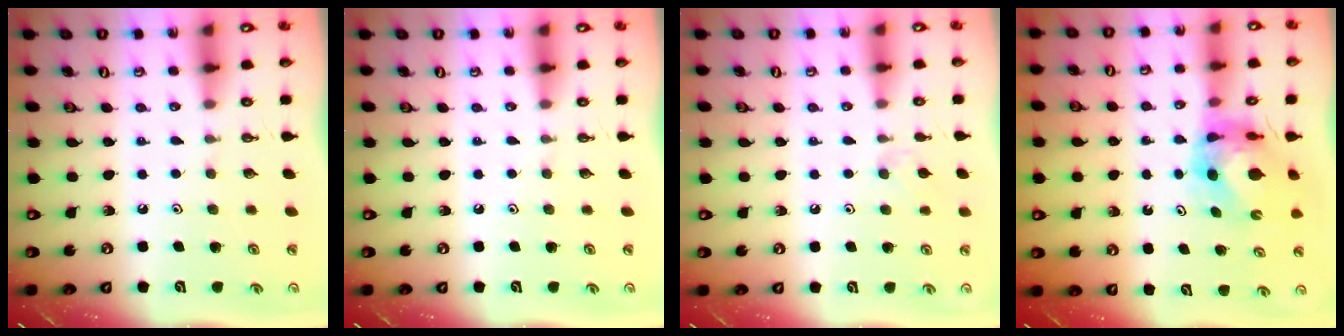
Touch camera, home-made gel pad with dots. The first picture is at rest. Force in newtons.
{"total": 0.0}
{"total": 3.8, "press": 3.7, "slide": 0.6}
{"total": 6.9, "press": 6.8, "slide": 0.8}